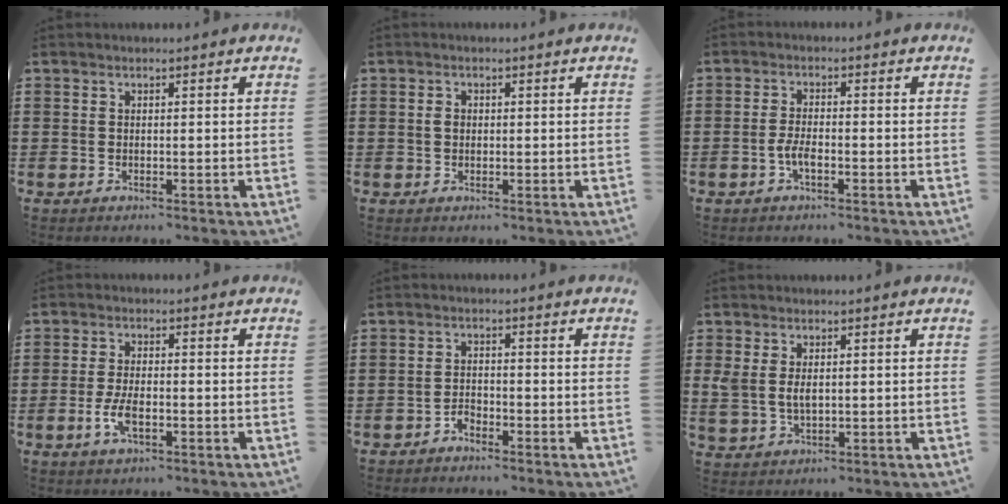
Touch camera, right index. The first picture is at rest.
{"total": 1.0, "force": [0.0, 0.8, 0.6], "torque": [-0.014, 0.004, 0.000]}
{"total": 2.8, "force": [-1.2, 0.8, 2.4], "torque": [-0.058, -0.003, -0.026]}
{"total": 4.4, "force": [-1.5, 1.9, 3.6], "torque": [-0.082, -0.003, -0.031]}
{"total": 1.9, "force": [-1.8, 0.8, 0.2], "torque": [-0.010, 0.002, -0.038]}
{"total": 3.4, "force": [0.7, 2.0, 2.6], "torque": [-0.064, 0.005, 0.010]}